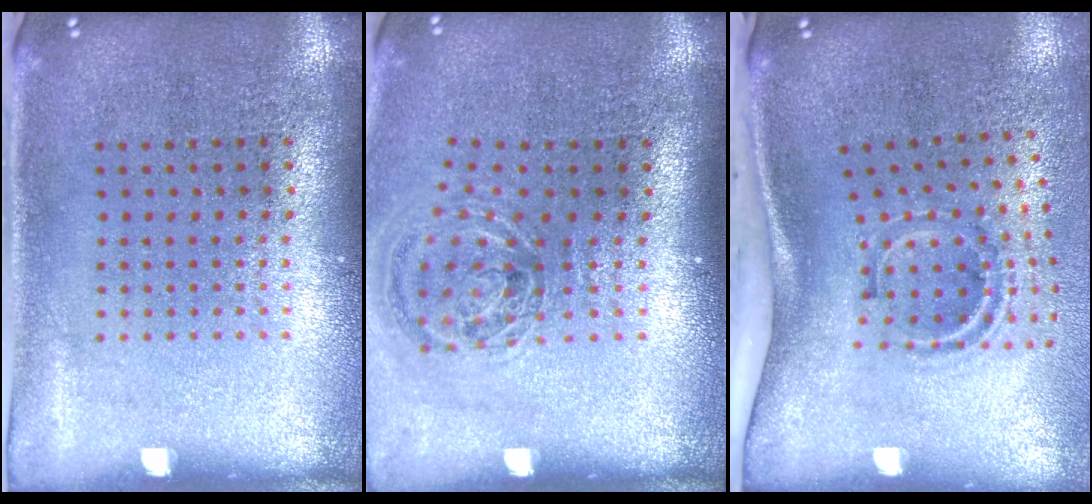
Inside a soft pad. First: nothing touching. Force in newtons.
{"total": 1.2, "press": 1.0, "slide": 0.6}
{"total": 2.1, "press": 1.2, "slide": 1.7}